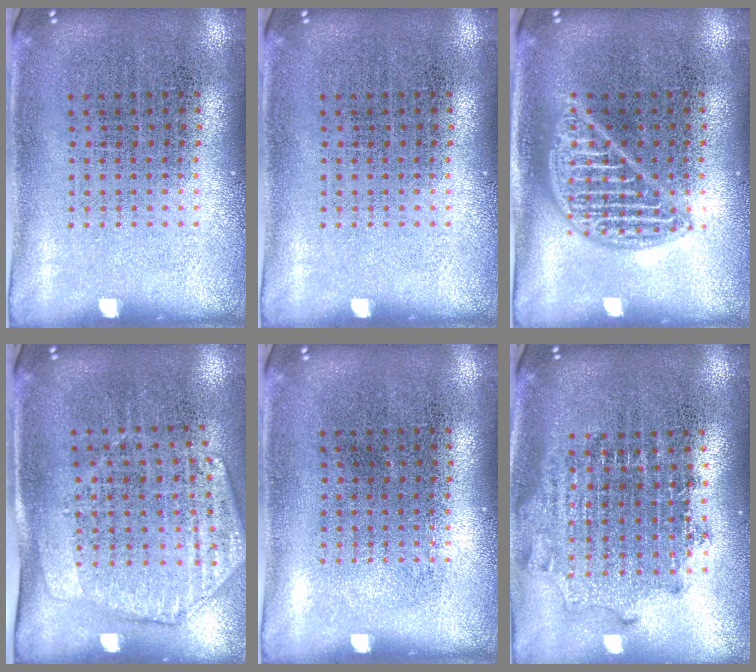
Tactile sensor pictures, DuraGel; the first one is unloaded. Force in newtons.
{"total": 0.0}
{"total": 2.1, "press": 2.1, "slide": 0.3}
{"total": 1.8, "press": 1.5, "slide": 1.0}
{"total": 0.0}
{"total": 1.8, "press": 1.5, "slide": 1.1}